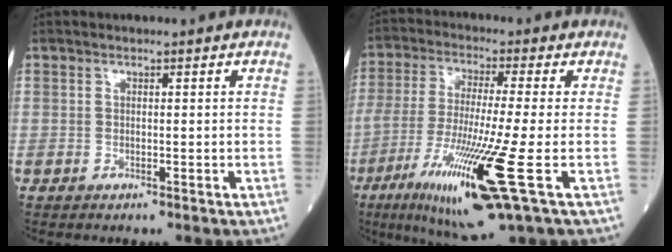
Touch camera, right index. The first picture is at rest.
{"total": 15.8, "force": [-6.1, -0.4, 14.6], "torque": [-0.305, -0.047, -0.113]}